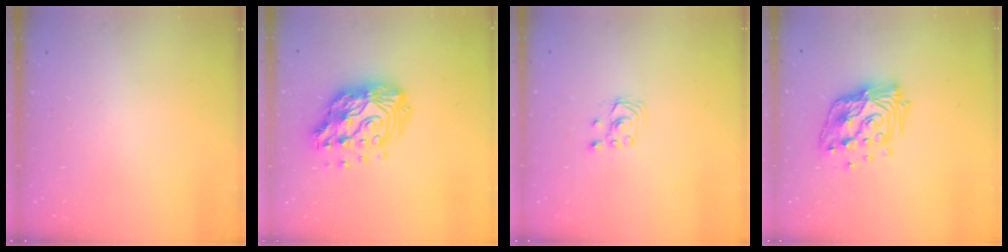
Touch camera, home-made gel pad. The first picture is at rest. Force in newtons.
{"total": 16.8, "press": 16.7, "slide": 1.6}
{"total": 2.6, "press": 2.6, "slide": 0.3}
{"total": 16.7, "press": 16.7, "slide": 1.4}